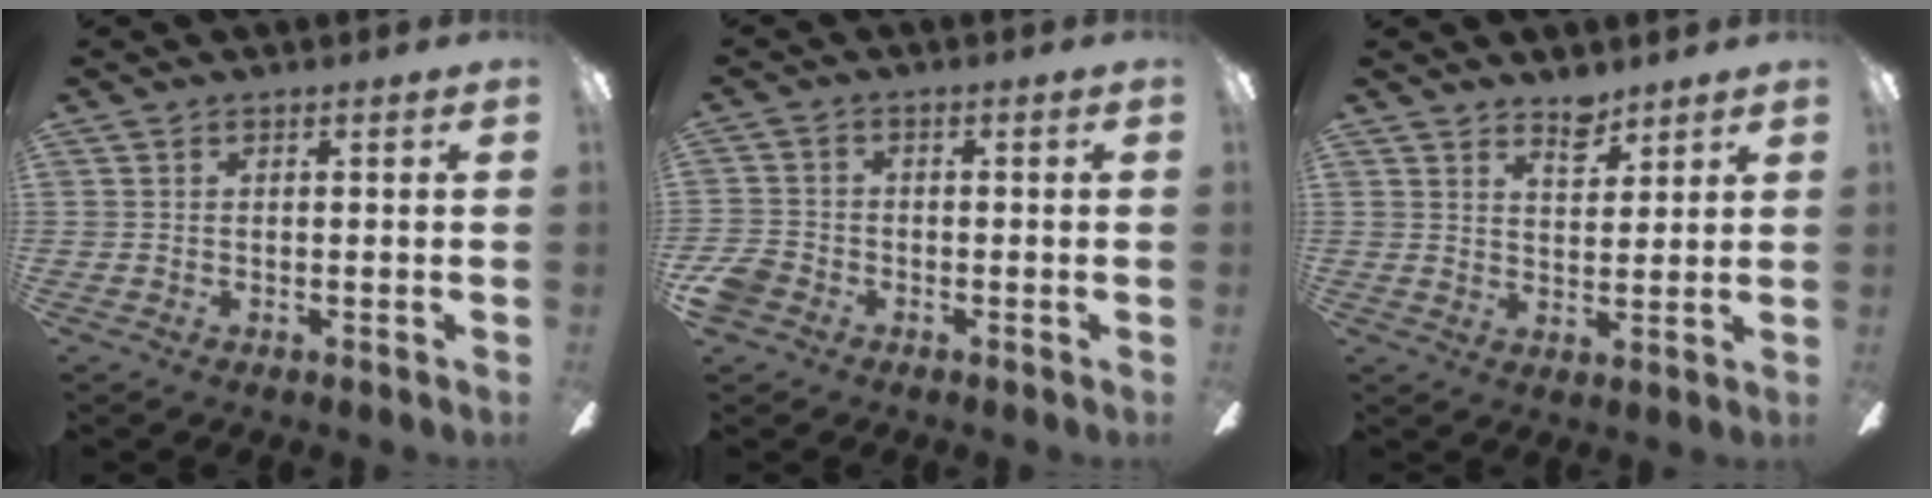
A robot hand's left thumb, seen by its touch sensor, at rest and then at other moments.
{"total": 4.8, "force": [-2.6, 3.7, 1.7], "torque": [-0.044, 0.015, -0.050]}
{"total": 5.8, "force": [4.7, 2.6, 2.3], "torque": [-0.017, -0.028, 0.079]}